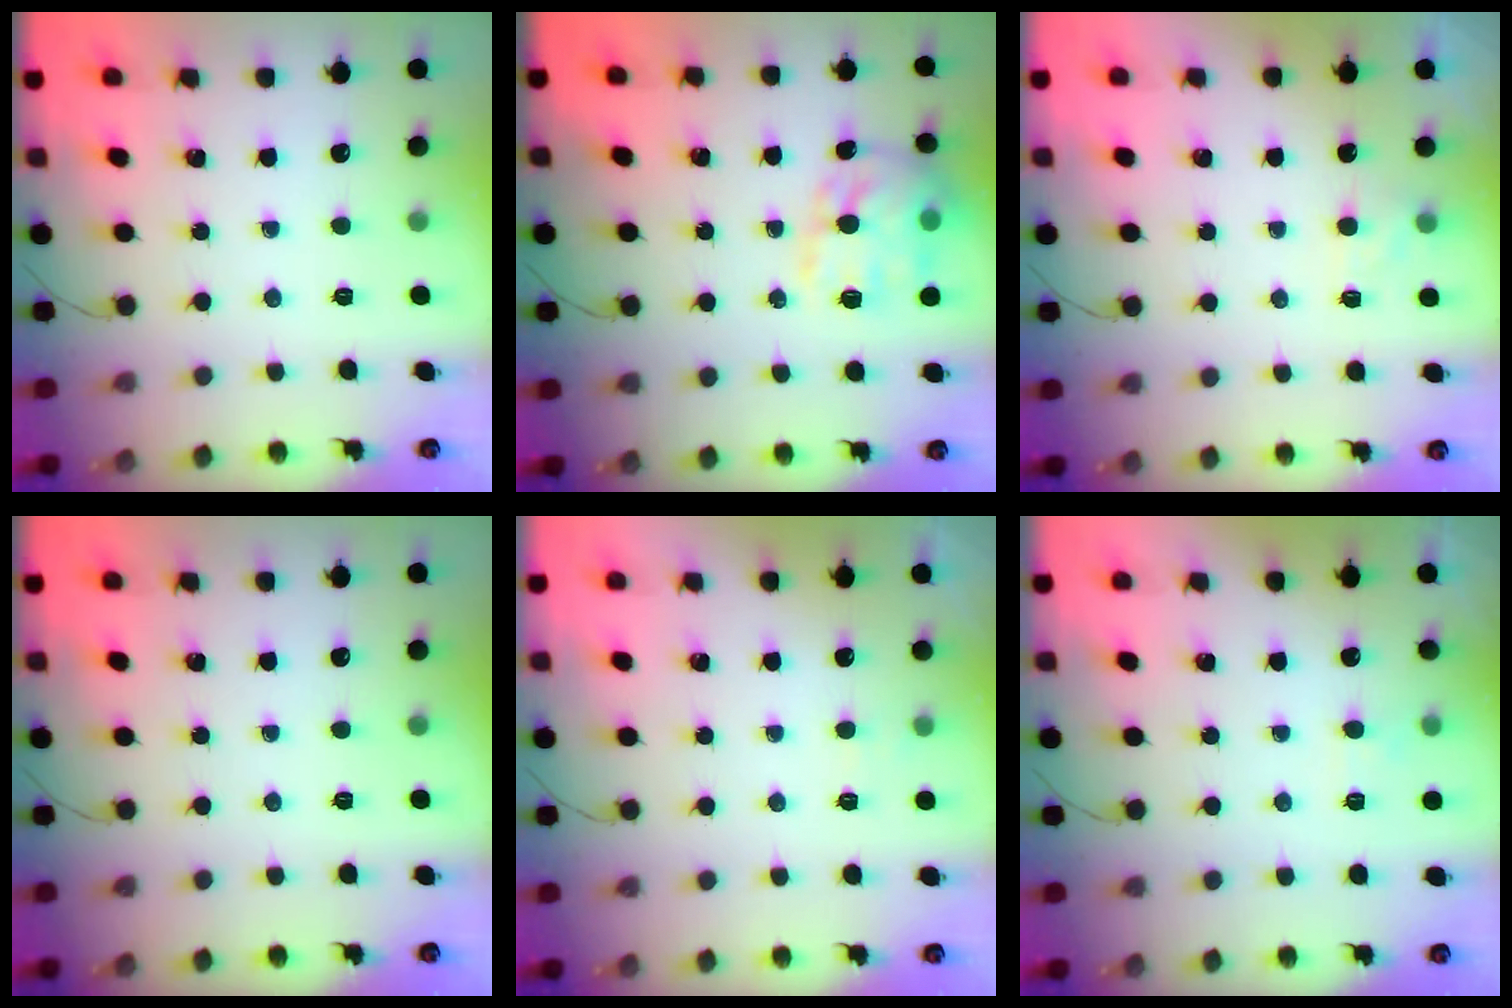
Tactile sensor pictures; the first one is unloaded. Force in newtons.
{"total": 16.9, "press": 16.8, "slide": 1.2}
{"total": 3.7, "press": 3.5, "slide": 1.2}
{"total": 0.0}
{"total": 2.3, "press": 2.0, "slide": 1.2}
{"total": 2.6, "press": 2.2, "slide": 1.4}